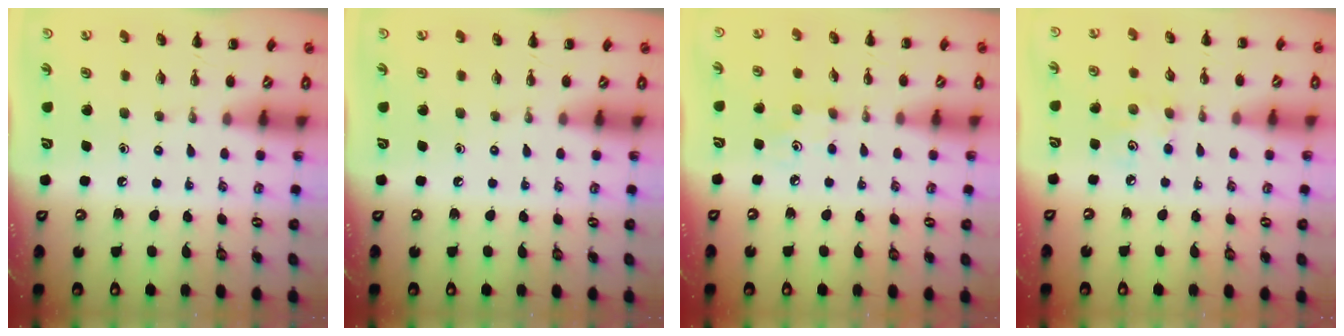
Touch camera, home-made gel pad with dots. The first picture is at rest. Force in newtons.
{"total": 0.0}
{"total": 2.6, "press": 2.5, "slide": 0.8}
{"total": 3.8, "press": 3.8, "slide": 0.7}